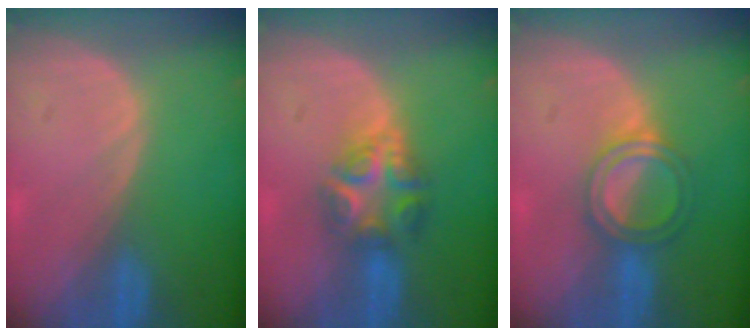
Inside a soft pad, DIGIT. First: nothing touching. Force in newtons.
{"total": 6.3, "press": 6.2, "slide": 1.5}
{"total": 4.9, "press": 4.9, "slide": 0.3}